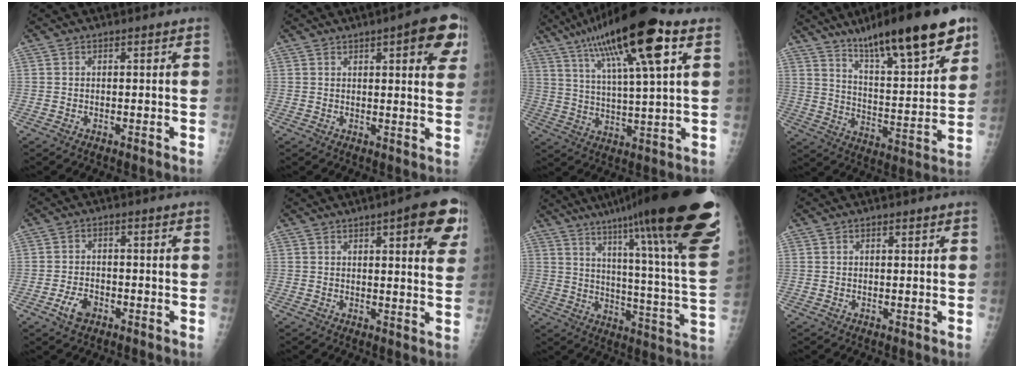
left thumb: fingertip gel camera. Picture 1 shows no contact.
{"total": 10.1, "force": [4.7, 2.8, 8.5], "torque": [-0.075, -0.012, 0.049]}
{"total": 21.0, "force": [11.0, 3.5, 17.5], "torque": [-0.302, -0.006, 0.189]}
{"total": 22.6, "force": [14.8, 4.7, 16.5], "torque": [-0.229, -0.057, 0.236]}
{"total": 4.0, "force": [-2.0, 2.4, 2.4], "torque": [-0.042, 0.012, -0.035]}
{"total": 11.3, "force": [5.5, 3.0, 9.4], "torque": [-0.084, -0.017, 0.061]}
{"total": 32.8, "force": [22.5, 2.5, 23.8], "torque": [-0.288, -0.098, 0.321]}
{"total": 0.8, "force": [0.6, 0.3, 0.5], "torque": [-0.010, -0.002, 0.009]}